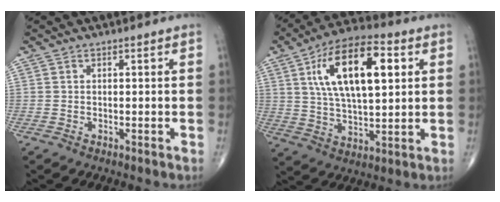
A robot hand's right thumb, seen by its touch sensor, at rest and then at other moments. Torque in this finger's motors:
{"motor_torque": [-0.40, 1.17, 1.50, 0.19, 0.53]}